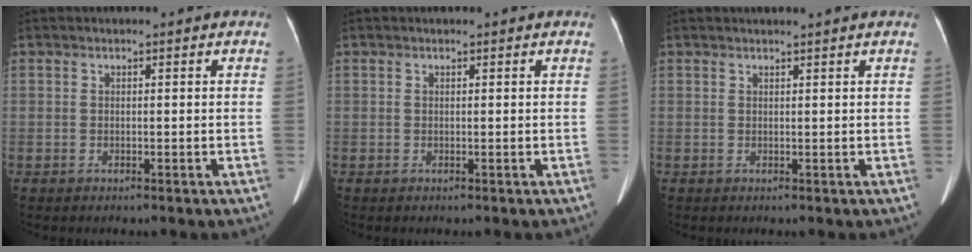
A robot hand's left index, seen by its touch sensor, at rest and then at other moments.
{"total": 0.0}
{"total": 1.7, "force": [1.5, -0.5, 0.7], "torque": [-0.012, 0.007, 0.025]}